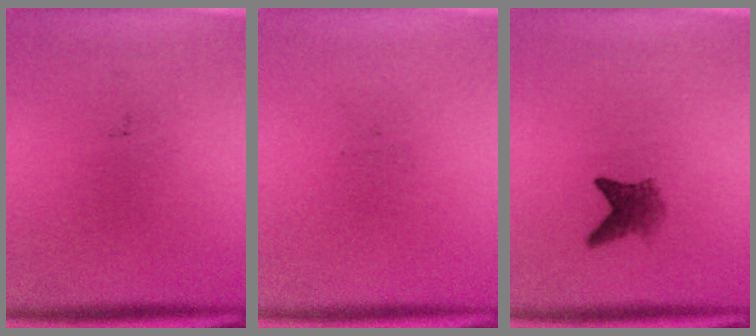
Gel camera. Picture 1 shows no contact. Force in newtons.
{"total": 0.0}
{"total": 2.7}